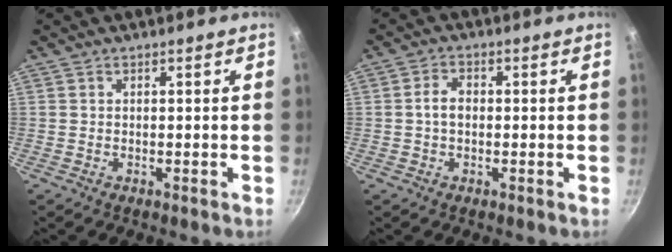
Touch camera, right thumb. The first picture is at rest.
{"total": 3.4, "force": [-0.2, 2.3, 2.4], "torque": [-0.041, 0.012, -0.008]}